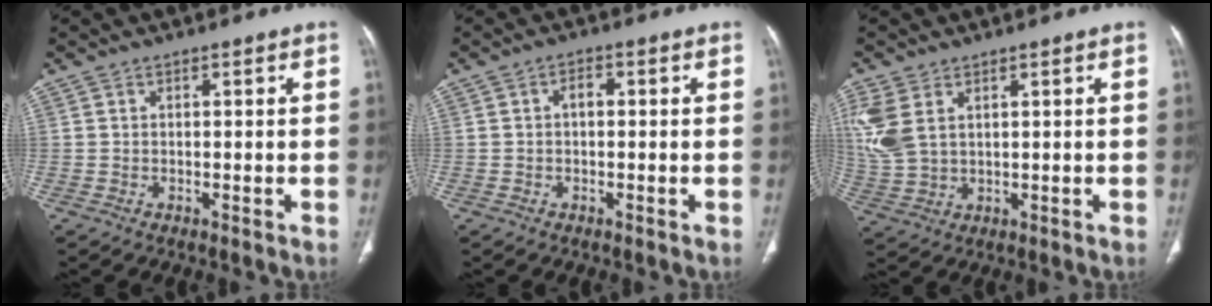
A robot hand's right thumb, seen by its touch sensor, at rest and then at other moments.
{"total": 1.9, "force": [0.0, 1.2, 1.5], "torque": [-0.019, 0.007, -0.005]}
{"total": 8.7, "force": [3.2, 5.3, 6.1], "torque": [-0.159, -0.001, 0.076]}